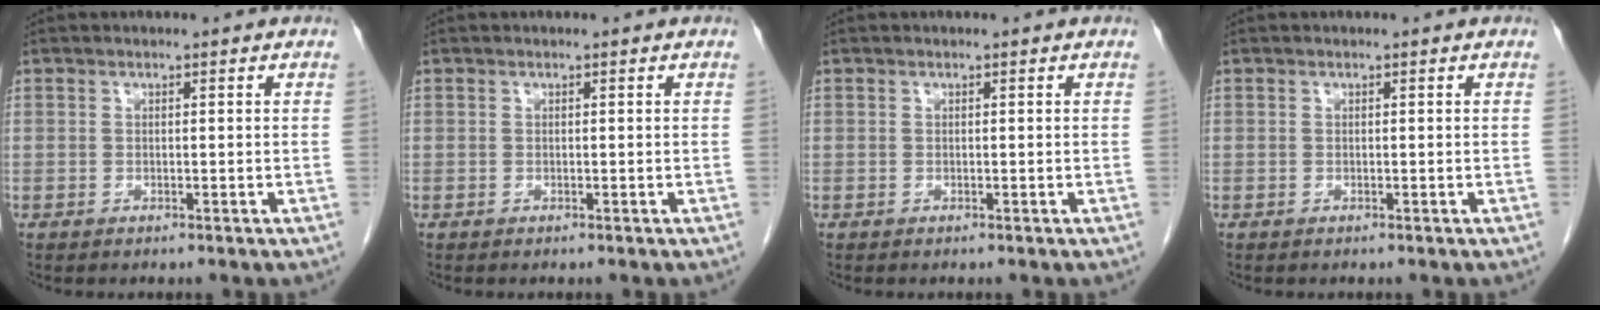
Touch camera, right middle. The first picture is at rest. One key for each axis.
{"total": 0.0}
{"total": 0.0}
{"total": 0.0}